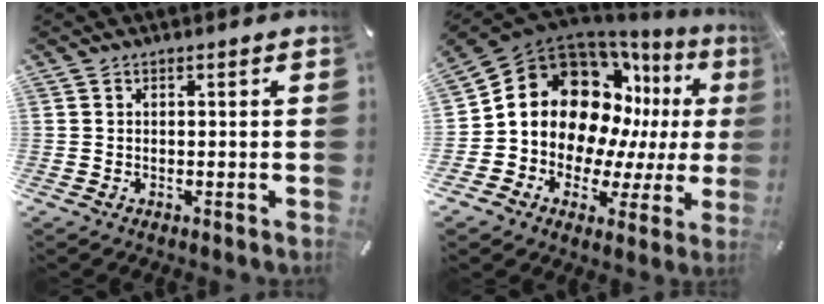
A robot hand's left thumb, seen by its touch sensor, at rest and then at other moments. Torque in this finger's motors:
{"motor_torque": [2.01, 2.02, 1.95, -0.80, 0.52]}